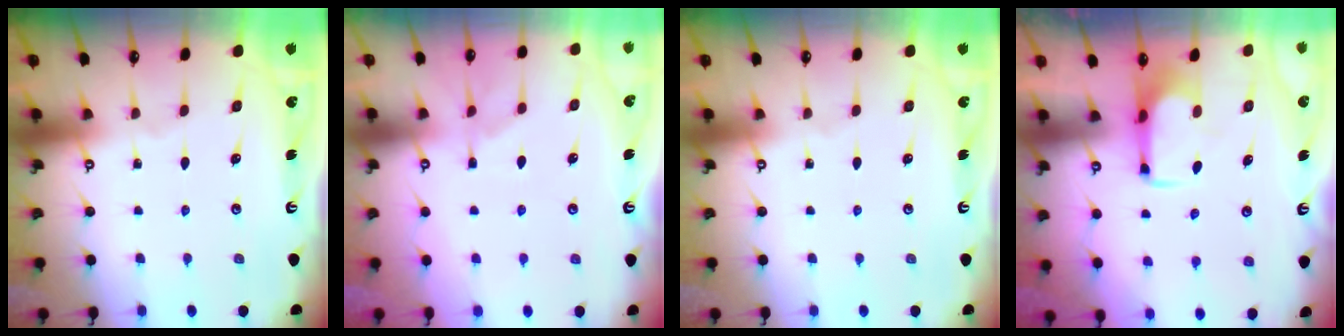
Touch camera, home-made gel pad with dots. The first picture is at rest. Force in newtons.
{"total": 1.2, "press": 0.1, "slide": 1.2}
{"total": 0.0}
{"total": 1.6, "press": 1.5, "slide": 0.5}